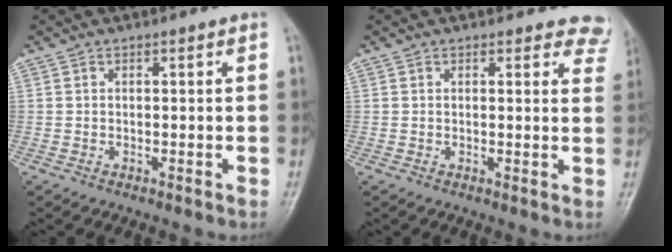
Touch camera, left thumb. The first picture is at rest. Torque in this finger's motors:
{"motor_torque": [-0.20, 0.05, -0.60, -0.08, 0.02]}